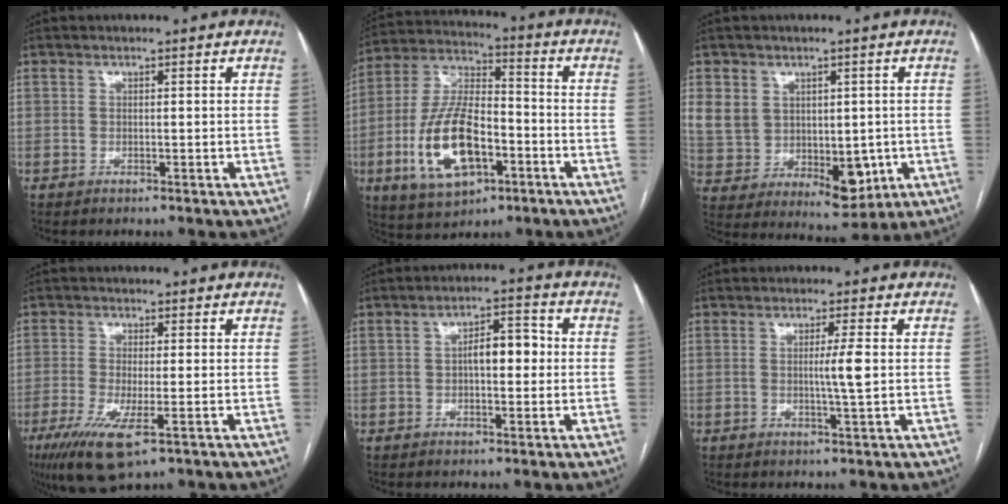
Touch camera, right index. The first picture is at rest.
{"total": 16.0, "force": [-5.3, 6.7, 13.5], "torque": [-0.285, 0.004, -0.090]}
{"total": 12.3, "force": [1.2, 9.7, 7.4], "torque": [-0.145, 0.017, 0.061]}
{"total": 8.4, "force": [-4.2, 1.6, 7.1], "torque": [-0.138, -0.025, -0.070]}
{"total": 5.4, "force": [0.1, 2.2, 5.0], "torque": [-0.078, 0.020, 0.000]}
{"total": 3.5, "force": [0.1, -0.5, 3.4], "torque": [-0.061, -0.006, 0.000]}